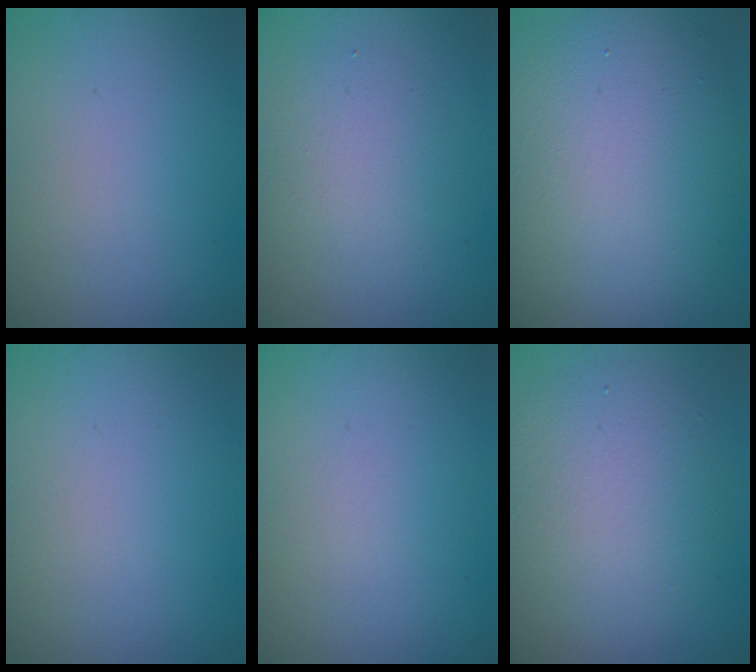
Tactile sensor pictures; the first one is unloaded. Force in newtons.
{"total": 3.3, "press": 3.3, "slide": 0.1}
{"total": 11.9, "press": 11.9, "slide": 0.5}
{"total": 0.0}
{"total": 0.0}
{"total": 5.8, "press": 5.8, "slide": 0.3}